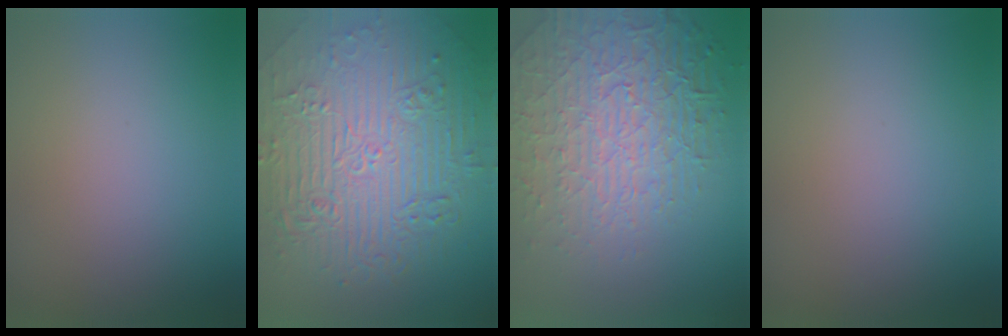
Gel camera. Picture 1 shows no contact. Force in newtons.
{"total": 11.2, "press": 7.3, "slide": 8.4}
{"total": 8.7, "press": 5.9, "slide": 6.4}
{"total": 0.0}